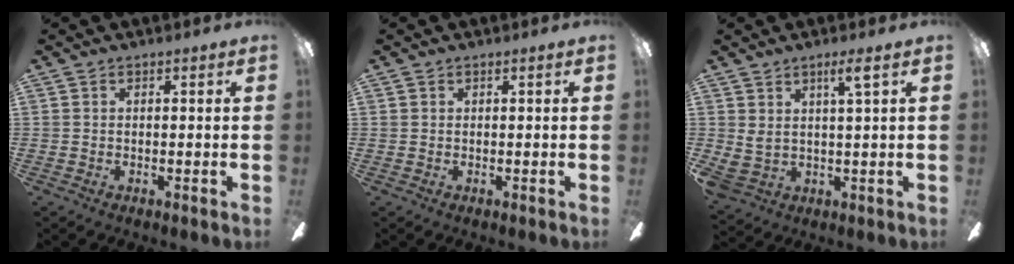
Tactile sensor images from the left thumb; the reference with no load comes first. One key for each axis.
{"total": 0.0}
{"total": 5.5, "fx": 3.4, "fy": 1.5, "fz": 4.1, "tx": -0.075, "ty": -0.014, "tz": 0.060}